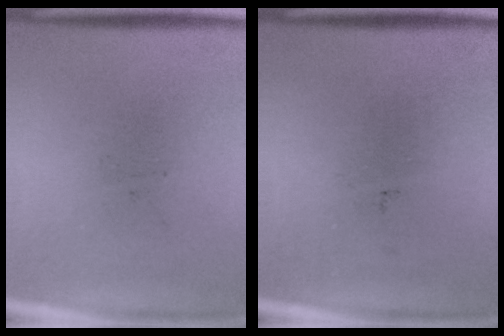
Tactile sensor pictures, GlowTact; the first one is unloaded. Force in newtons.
{"total": 0.0}